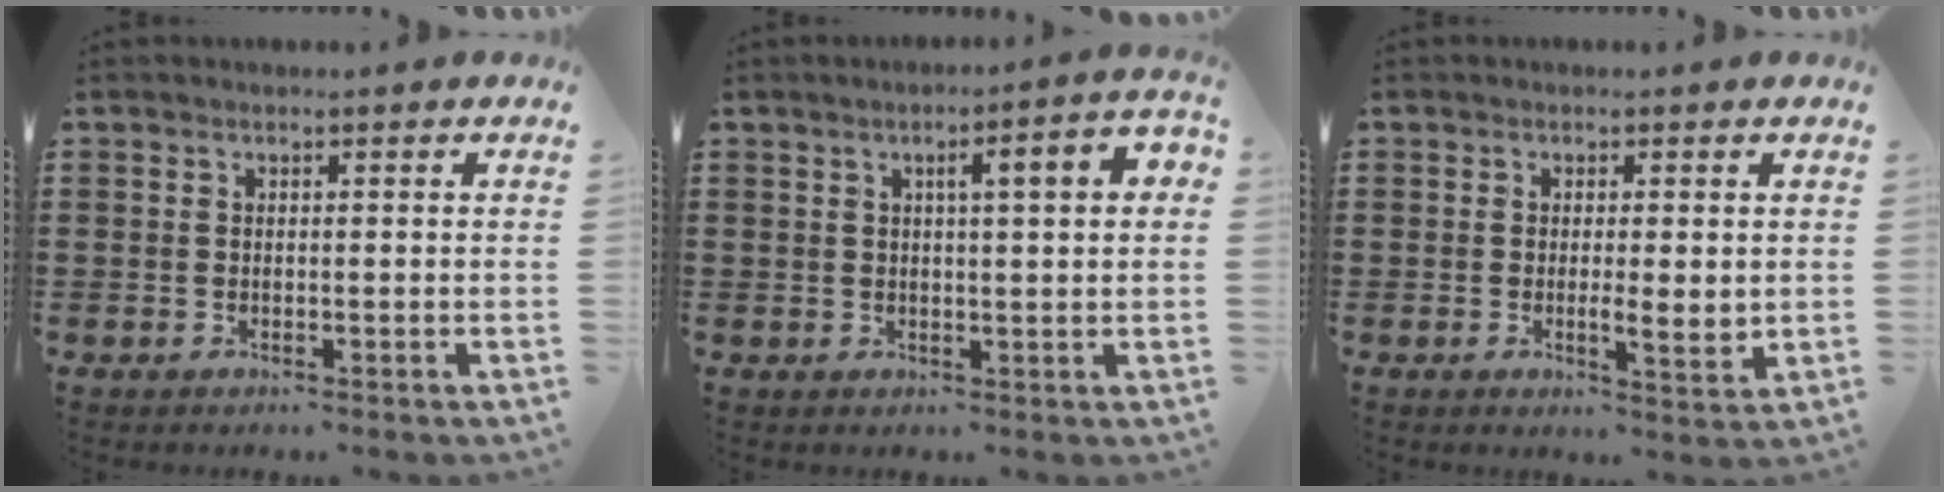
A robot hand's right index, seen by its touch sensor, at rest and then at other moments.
{"total": 4.6, "force": [0.9, 0.7, 4.4], "torque": [-0.077, 0.000, 0.007]}
{"total": 3.6, "force": [-0.1, 0.8, 3.5], "torque": [-0.054, -0.003, -0.004]}